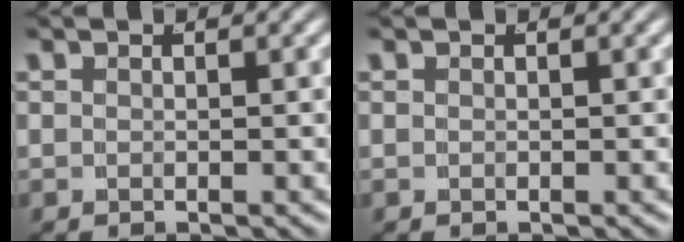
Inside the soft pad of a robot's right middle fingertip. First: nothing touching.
{"total": 0.0}